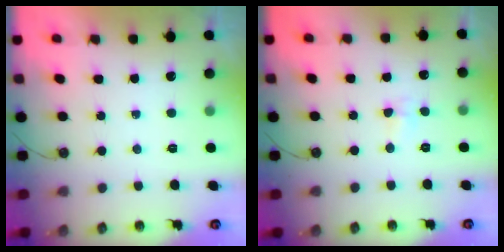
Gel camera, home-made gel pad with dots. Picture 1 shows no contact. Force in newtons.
{"total": 4.7, "press": 3.3, "slide": 3.3}